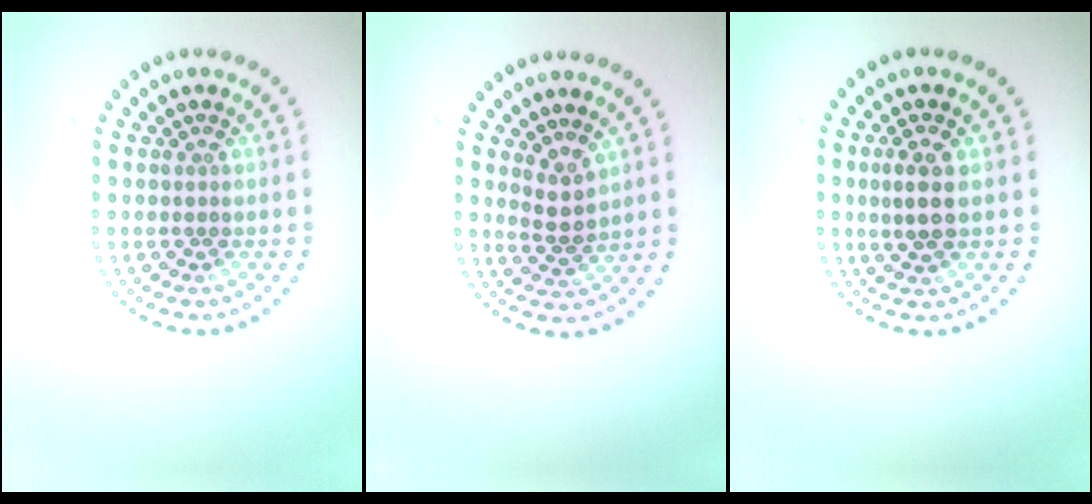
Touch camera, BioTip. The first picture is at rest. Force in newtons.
{"total": 1.7, "press": 1.5, "slide": 0.9}
{"total": 2.4, "press": 2.3, "slide": 0.7}